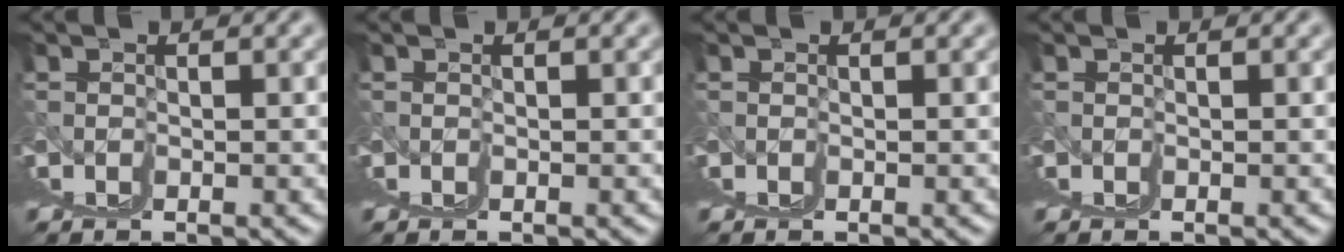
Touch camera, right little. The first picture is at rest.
{"total": 0.0}
{"total": 0.0}
{"total": 0.0}